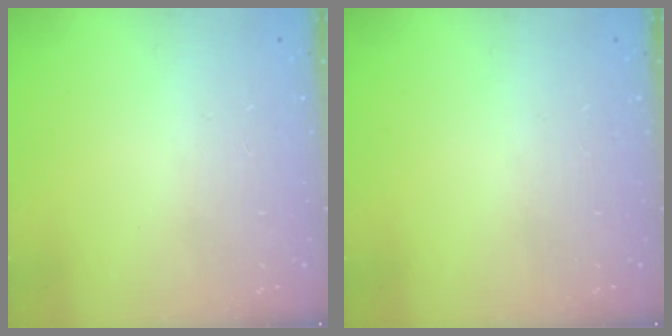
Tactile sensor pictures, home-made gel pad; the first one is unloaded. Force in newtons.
{"total": 0.0}